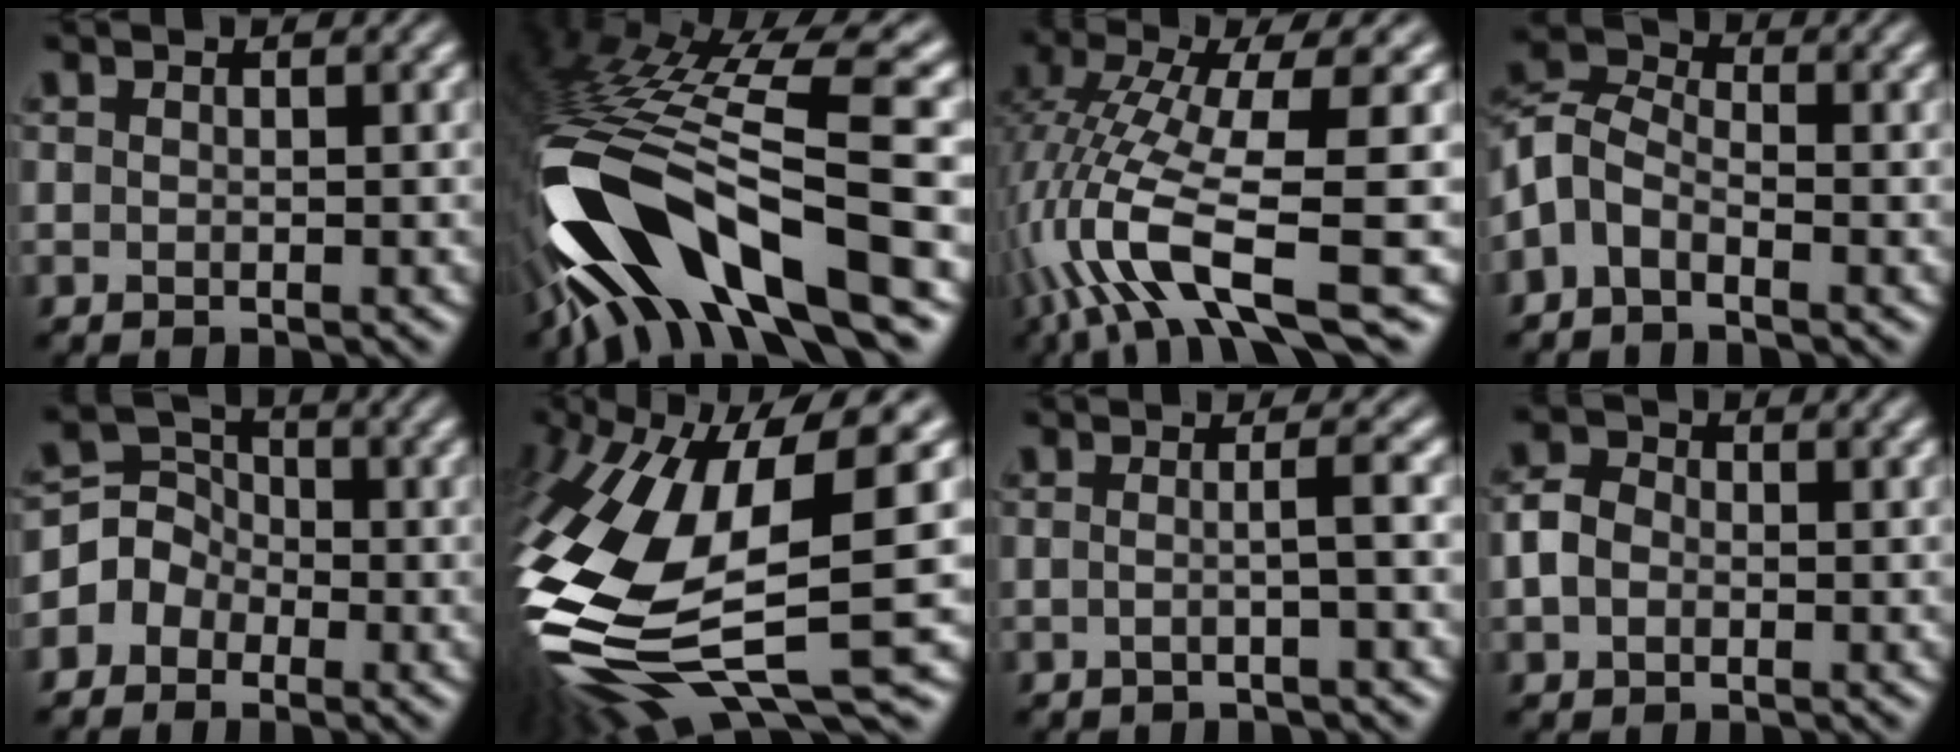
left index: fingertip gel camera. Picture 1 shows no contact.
{"total": 14.5, "force": [-6.0, 4.5, 12.5], "torque": [-0.236, 0.007, -0.092]}
{"total": 11.9, "force": [-3.8, 3.1, 10.9], "torque": [-0.228, 0.002, -0.067]}
{"total": 4.2, "force": [-2.1, 2.4, 2.7], "torque": [-0.058, 0.008, -0.059]}
{"total": 3.4, "force": [-1.4, 3.0, 0.9], "torque": [0.000, 0.009, -0.039]}
{"total": 16.0, "force": [-2.0, 5.7, 14.7], "torque": [-0.334, -0.018, -0.023]}
{"total": 2.2, "force": [-0.2, 0.7, 2.1], "torque": [-0.026, 0.001, -0.013]}
{"total": 2.7, "force": [-0.3, 2.2, 1.6], "torque": [-0.036, 0.002, -0.013]}